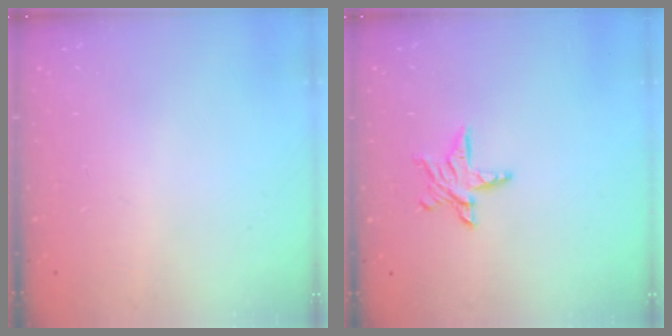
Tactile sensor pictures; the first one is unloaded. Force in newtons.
{"total": 7.0, "press": 7.0, "slide": 0.2}